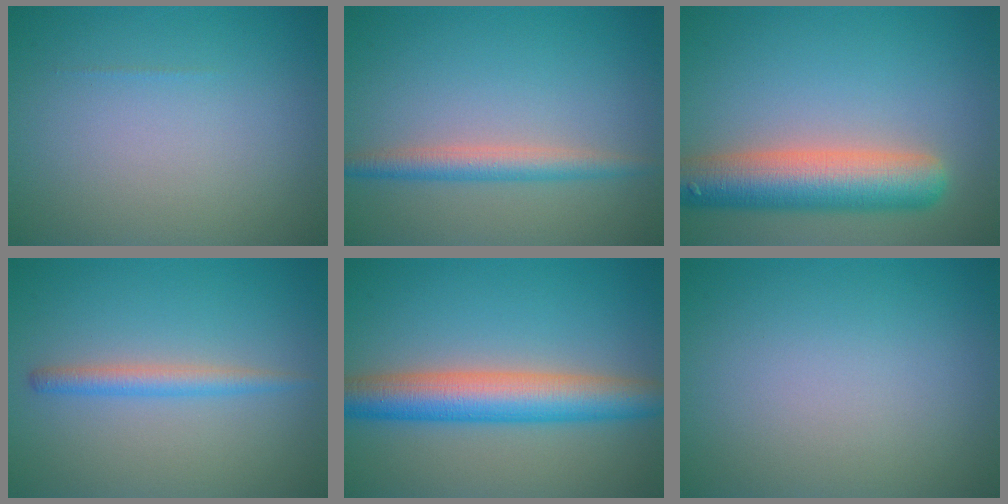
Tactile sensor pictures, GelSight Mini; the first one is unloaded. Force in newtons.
{"total": 2.7, "press": 2.7, "slide": 0.0}
{"total": 7.9, "press": 7.9, "slide": 0.5}
{"total": 2.1, "press": 2.1, "slide": 0.1}
{"total": 6.8, "press": 6.8, "slide": 0.2}
{"total": 0.0}